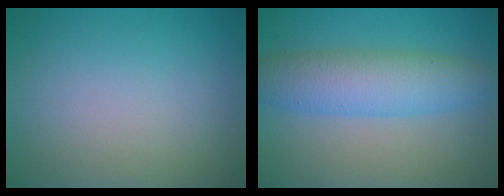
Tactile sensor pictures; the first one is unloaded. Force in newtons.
{"total": 5.8, "press": 5.8, "slide": 0.0}